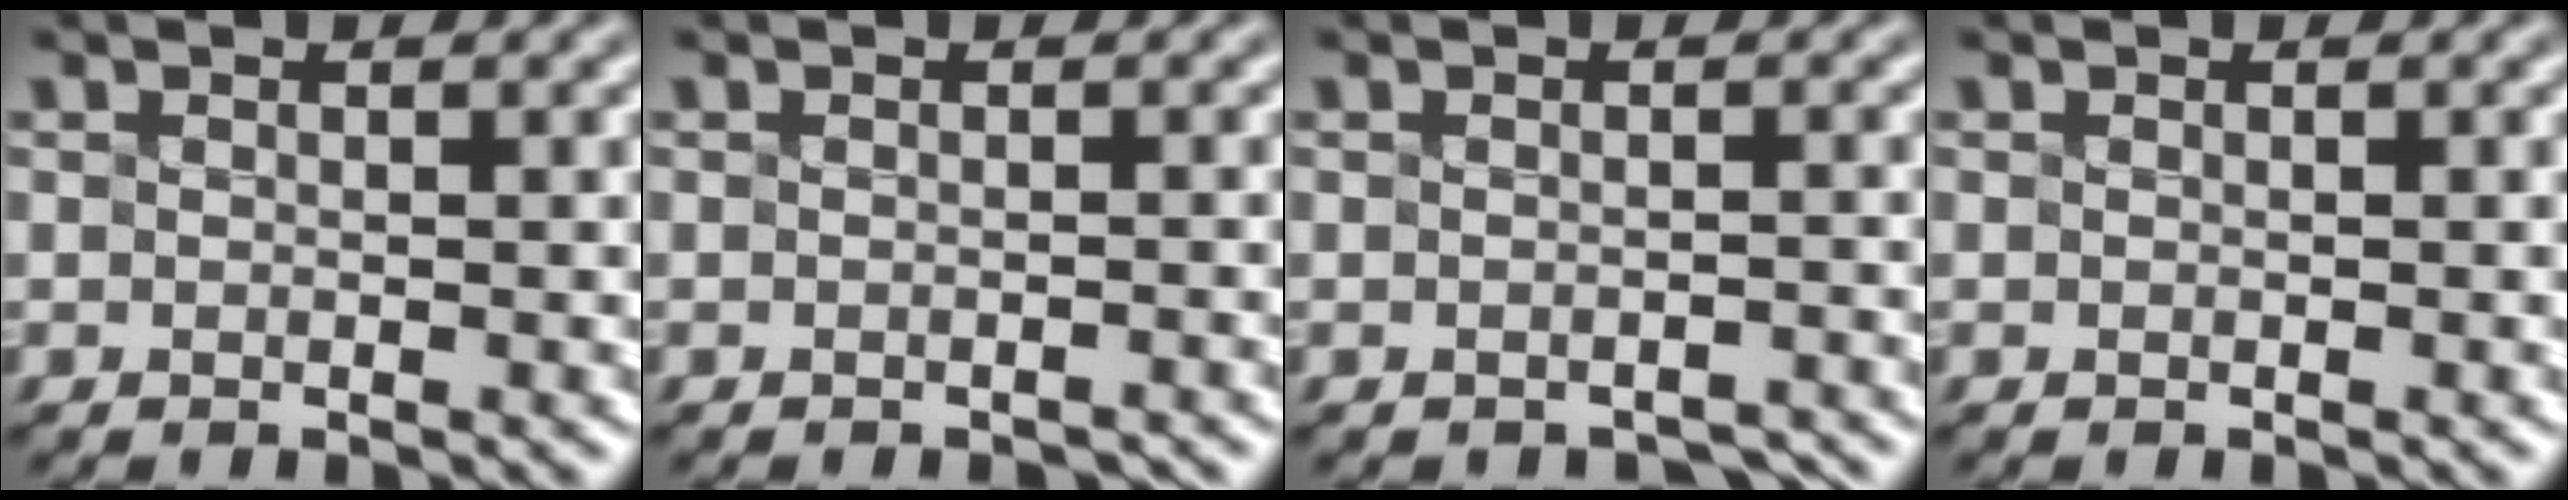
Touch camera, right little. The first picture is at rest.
{"total": 1.0, "force": [-0.9, 0.1, 0.3], "torque": [-0.001, -0.001, -0.014]}
{"total": 1.4, "force": [-1.3, 0.4, 0.3], "torque": [-0.001, -0.001, -0.016]}
{"total": 0.0}